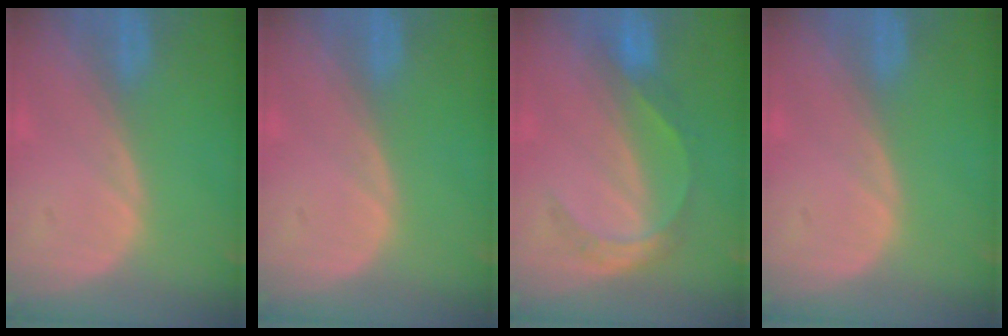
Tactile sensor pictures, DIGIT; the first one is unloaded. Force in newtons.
{"total": 0.0}
{"total": 4.6, "press": 4.6, "slide": 0.2}
{"total": 0.0}